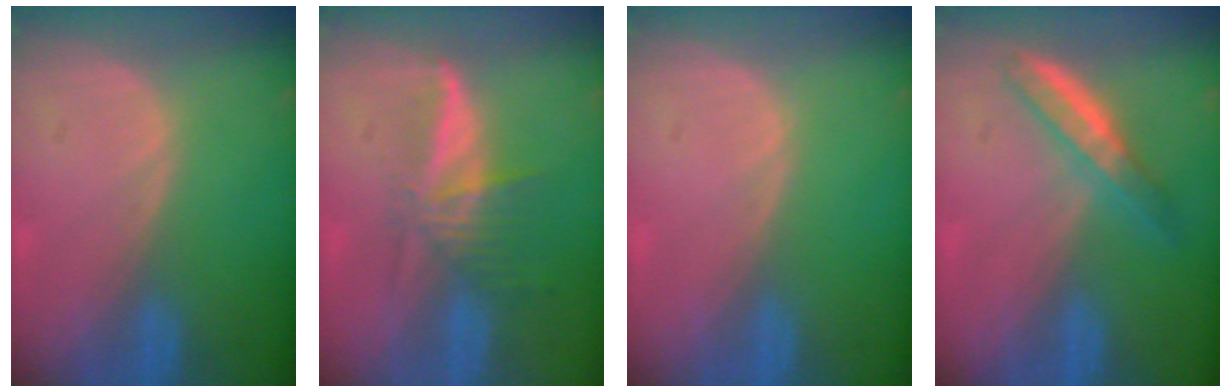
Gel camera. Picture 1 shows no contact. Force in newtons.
{"total": 6.0, "press": 5.3, "slide": 2.7}
{"total": 0.0}
{"total": 4.9, "press": 4.5, "slide": 1.9}